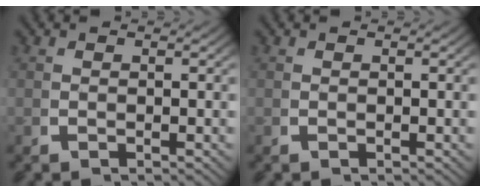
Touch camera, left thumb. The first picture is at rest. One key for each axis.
{"total": 0.0}